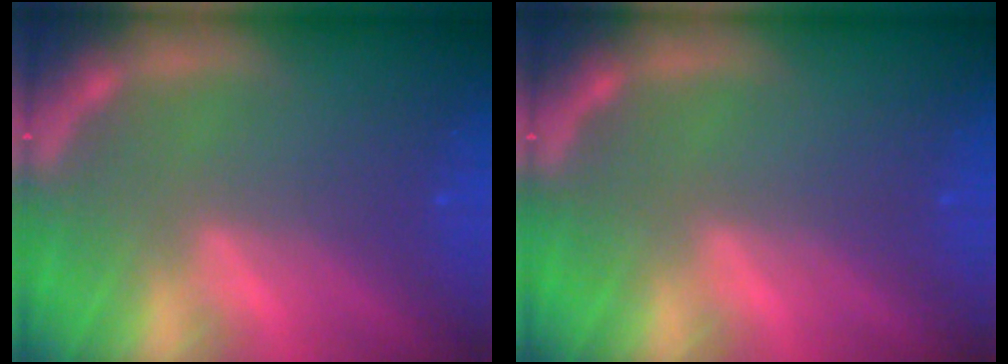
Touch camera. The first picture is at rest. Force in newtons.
{"total": 0.0}